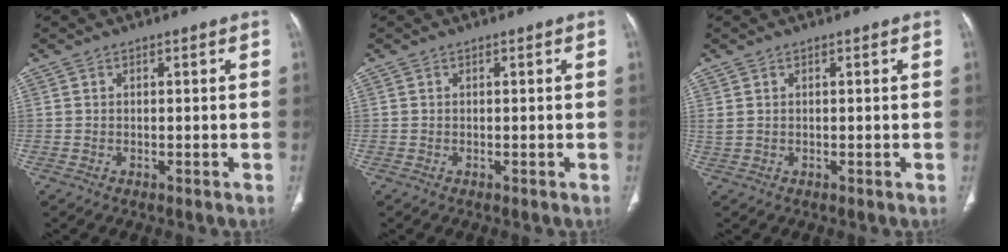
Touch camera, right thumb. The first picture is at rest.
{"total": 0.0}
{"total": 0.9, "force": [0.4, 0.5, 0.5], "torque": [-0.016, 0.003, 0.013]}